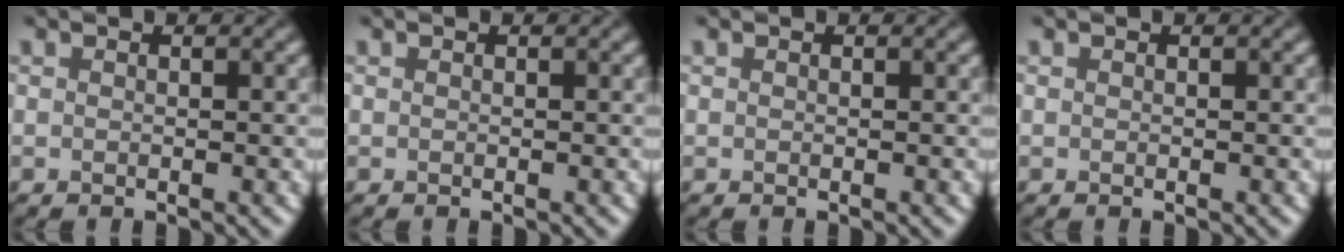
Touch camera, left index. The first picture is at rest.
{"total": 0.0}
{"total": 0.0}
{"total": 0.0}